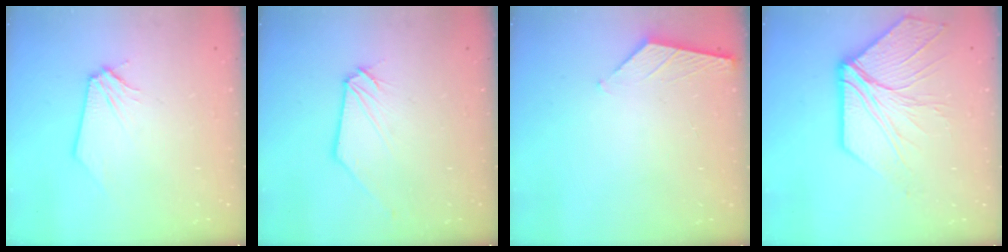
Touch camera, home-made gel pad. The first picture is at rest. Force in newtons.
{"total": 1.1, "press": 1.1, "slide": 0.1}
{"total": 1.2, "press": 1.1, "slide": 0.2}
{"total": 13.3, "press": 13.2, "slide": 1.3}